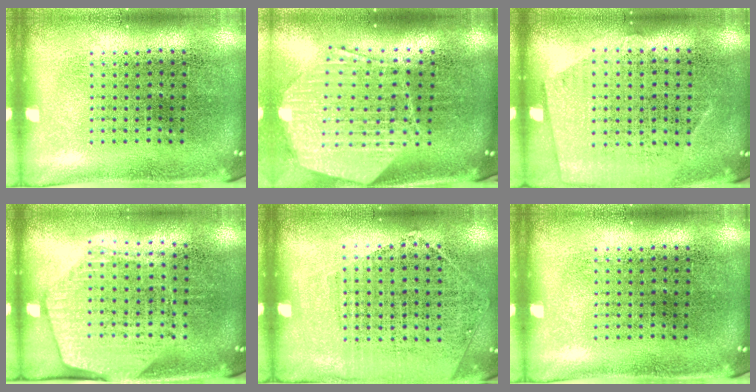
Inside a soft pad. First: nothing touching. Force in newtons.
{"total": 2.7, "press": 2.1, "slide": 1.7}
{"total": 0.6, "press": 0.2, "slide": 0.6}
{"total": 1.8, "press": 1.6, "slide": 0.8}
{"total": 1.1, "press": 1.0, "slide": 0.6}
{"total": 0.0}